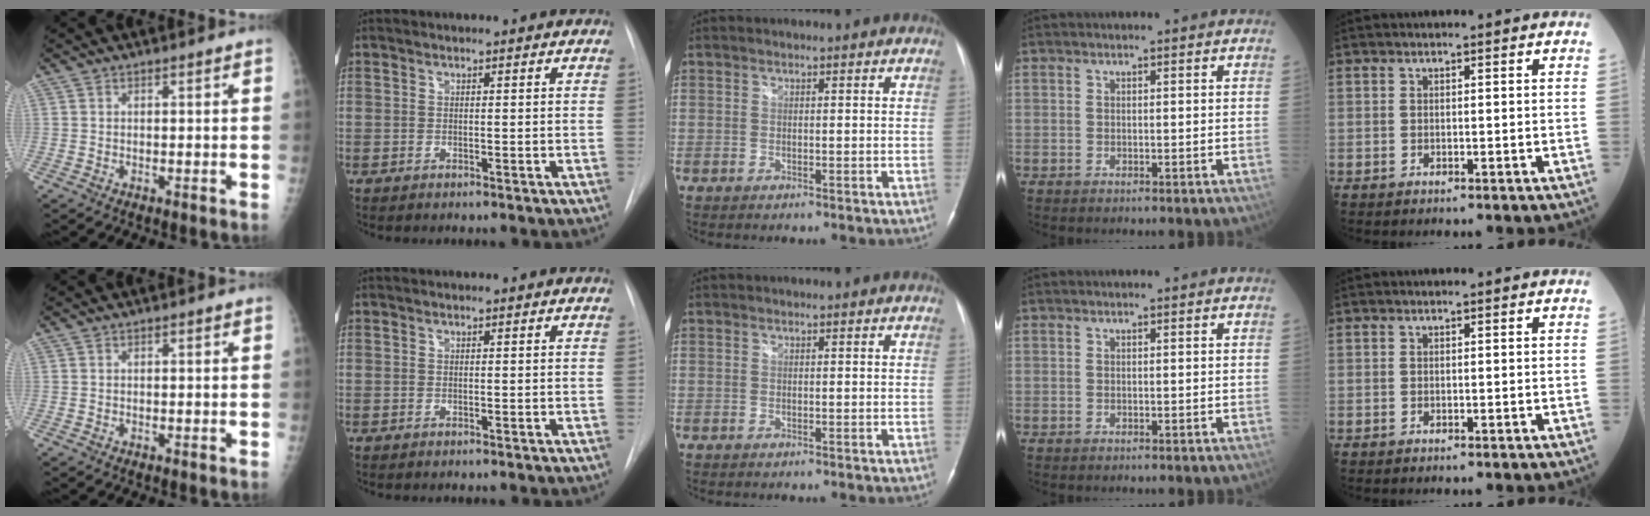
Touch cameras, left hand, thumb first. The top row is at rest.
{}